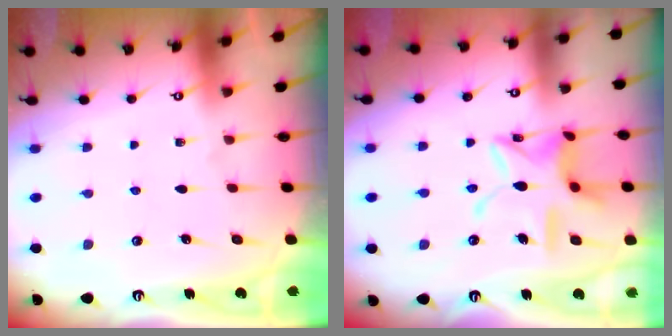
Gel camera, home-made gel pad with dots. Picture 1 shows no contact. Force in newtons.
{"total": 13.3, "press": 13.3, "slide": 1.0}